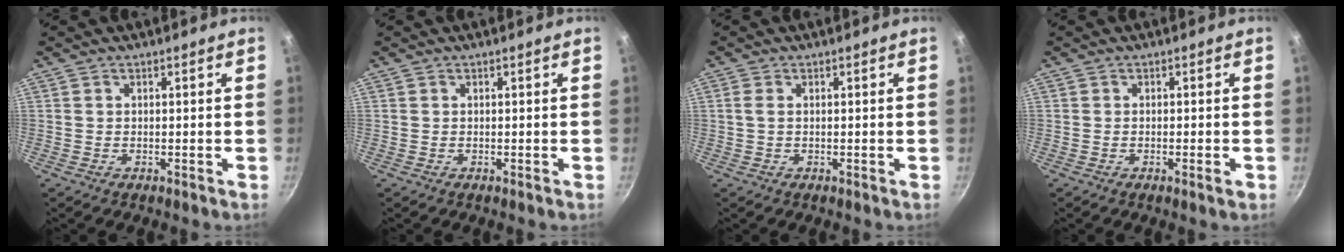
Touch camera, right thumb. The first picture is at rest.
{"total": 0.0}
{"total": 1.4, "force": [0.1, 0.8, 1.2], "torque": [-0.028, 0.003, -0.001]}
{"total": 1.5, "force": [-0.6, 0.2, 1.3], "torque": [-0.026, 0.002, -0.011]}